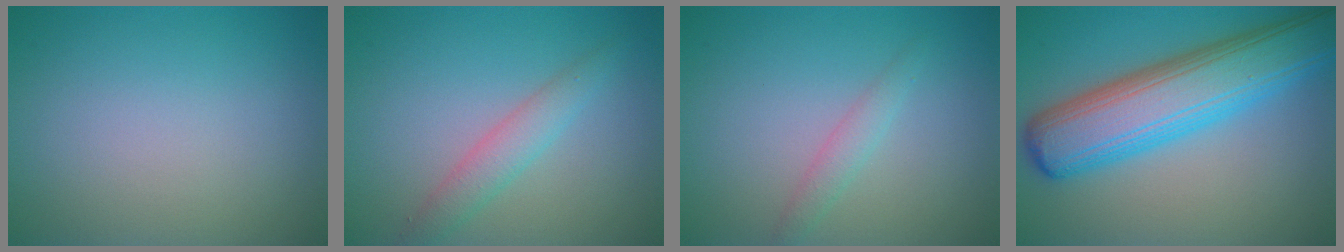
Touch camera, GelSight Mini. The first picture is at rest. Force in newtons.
{"total": 2.7, "press": 2.7, "slide": 0.2}
{"total": 1.4, "press": 1.4, "slide": 0.1}
{"total": 9.7, "press": 9.7, "slide": 0.2}